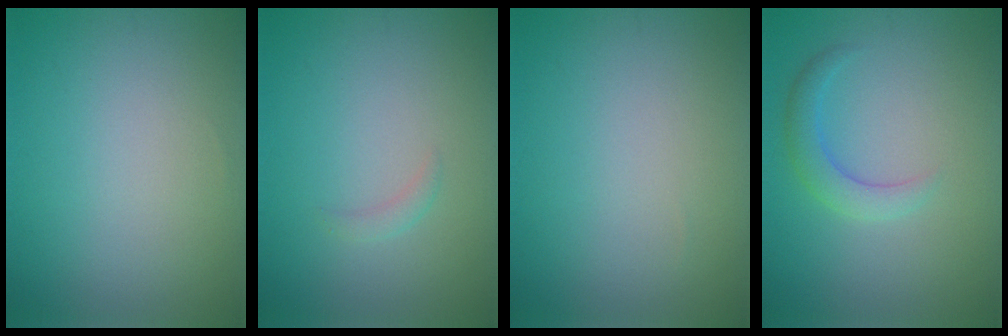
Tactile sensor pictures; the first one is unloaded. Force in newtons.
{"total": 0.8, "press": 0.8, "slide": 0.0}
{"total": 0.0}
{"total": 2.3, "press": 2.3, "slide": 0.1}